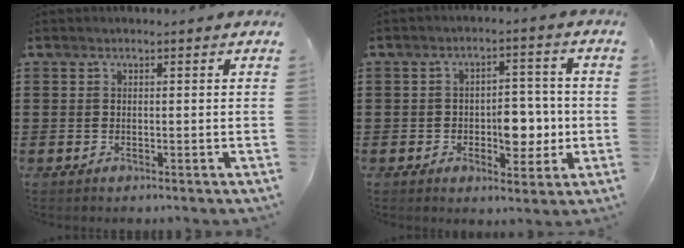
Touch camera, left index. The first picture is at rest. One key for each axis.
{"total": 6.7, "fx": -1.3, "fy": 3.9, "fz": 5.3, "tx": -0.080, "ty": 0.005, "tz": -0.028}